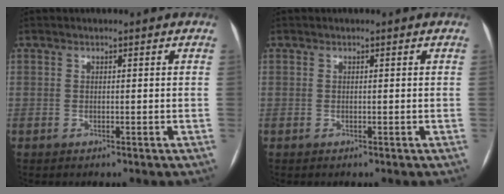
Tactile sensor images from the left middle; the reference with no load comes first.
{"total": 0.0}